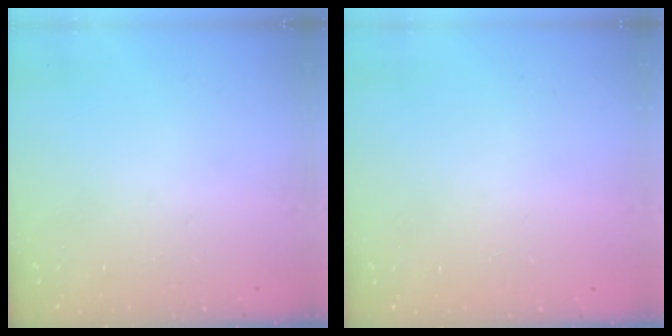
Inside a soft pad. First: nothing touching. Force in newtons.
{"total": 0.9, "press": 0.9, "slide": 0.0}